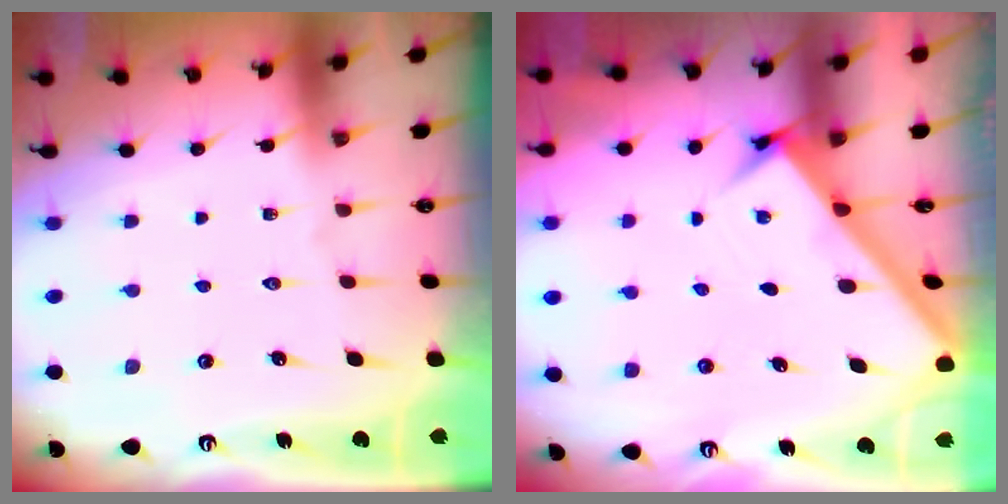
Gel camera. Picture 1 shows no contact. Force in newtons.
{"total": 2.8, "press": 2.8, "slide": 0.3}